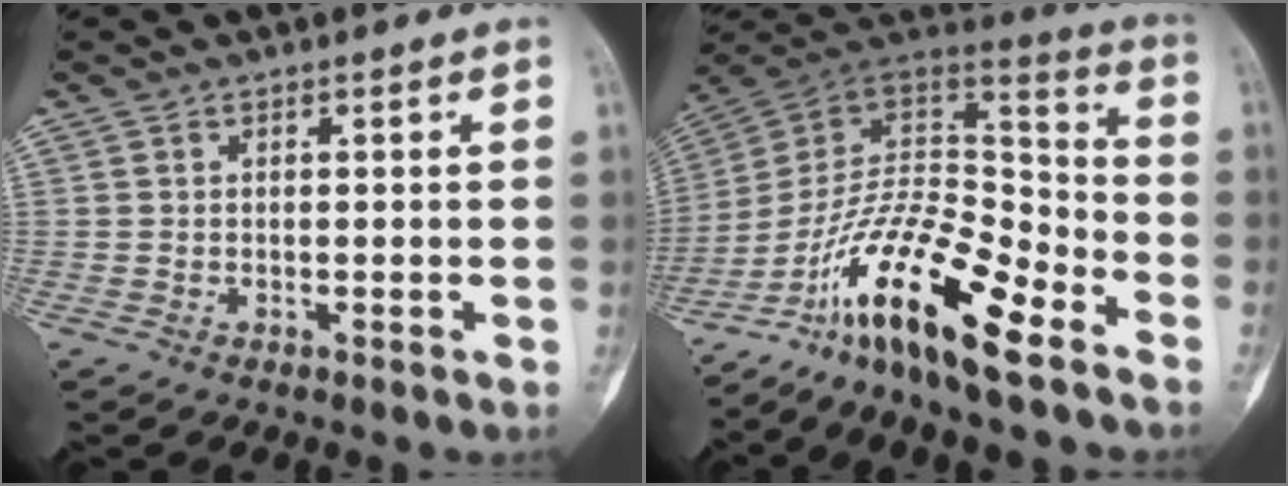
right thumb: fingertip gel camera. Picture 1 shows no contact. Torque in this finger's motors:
{"motor_torque": [2.03, 1.85, 1.72, -1.06, 0.17]}